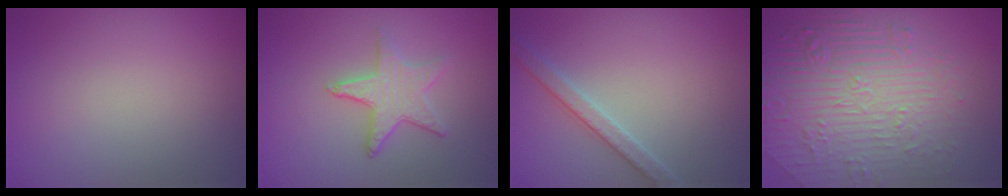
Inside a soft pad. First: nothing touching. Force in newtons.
{"total": 2.8, "press": 2.7, "slide": 0.7}
{"total": 2.7, "press": 2.7, "slide": 0.1}
{"total": 8.0, "press": 6.1, "slide": 5.1}